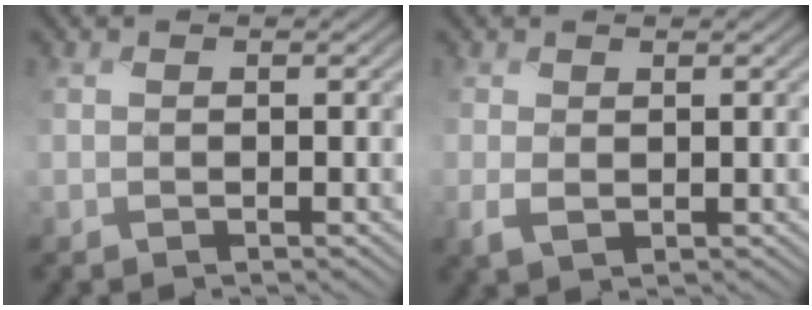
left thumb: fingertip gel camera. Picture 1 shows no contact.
{"total": 2.3, "force": [0.2, 1.6, 1.7], "torque": [-0.046, -0.003, 0.004]}